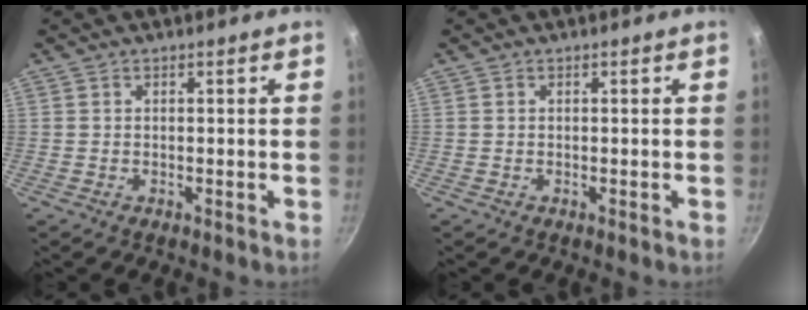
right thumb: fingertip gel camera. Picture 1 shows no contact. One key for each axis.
{"total": 0.0}